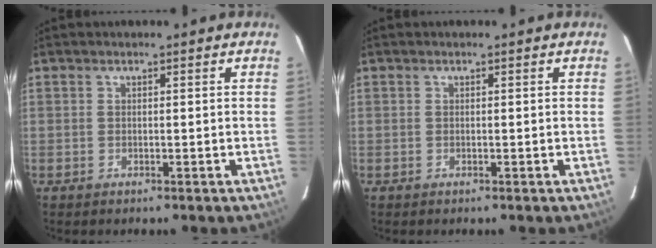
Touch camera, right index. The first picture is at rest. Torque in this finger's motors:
{"motor_torque": [0.13, -0.03, 0.12, 0.01]}